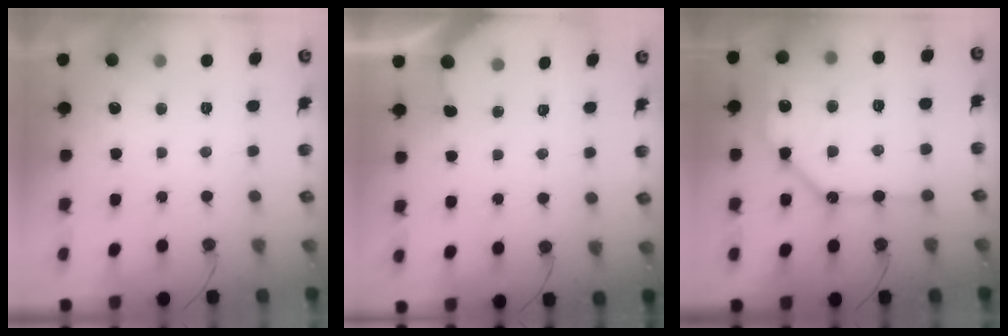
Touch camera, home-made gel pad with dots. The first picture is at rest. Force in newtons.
{"total": 1.6, "press": 1.6, "slide": 0.3}
{"total": 14.2, "press": 14.1, "slide": 1.8}